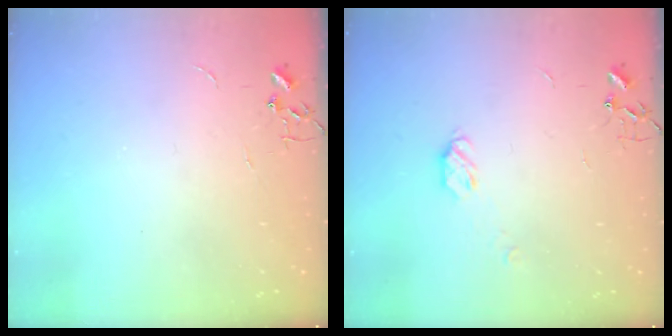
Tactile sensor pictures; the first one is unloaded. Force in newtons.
{"total": 5.0, "press": 4.9, "slide": 0.4}